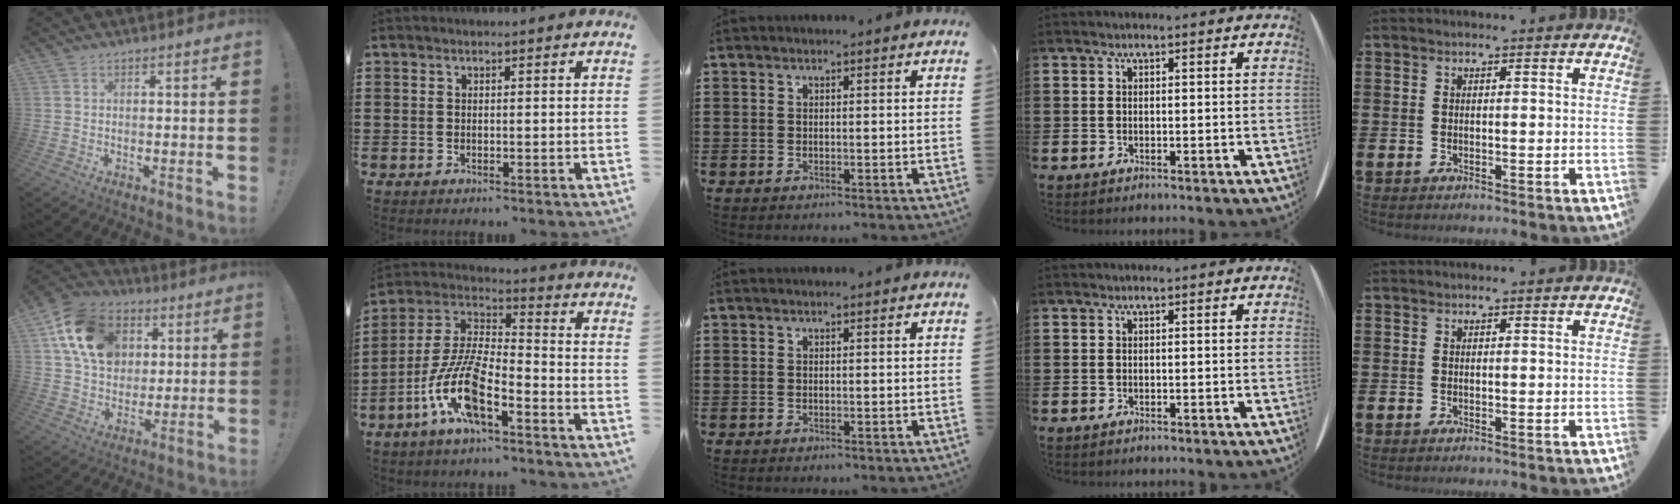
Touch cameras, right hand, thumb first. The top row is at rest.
{"thumb": {"total": 17.8, "force": [6.0, 13.6, 9.7], "torque": [-0.152, -0.006, 0.124]}, "index": {"total": 11.8, "force": [-6.4, 3.6, 9.3], "torque": [-0.220, -0.009, -0.129]}}